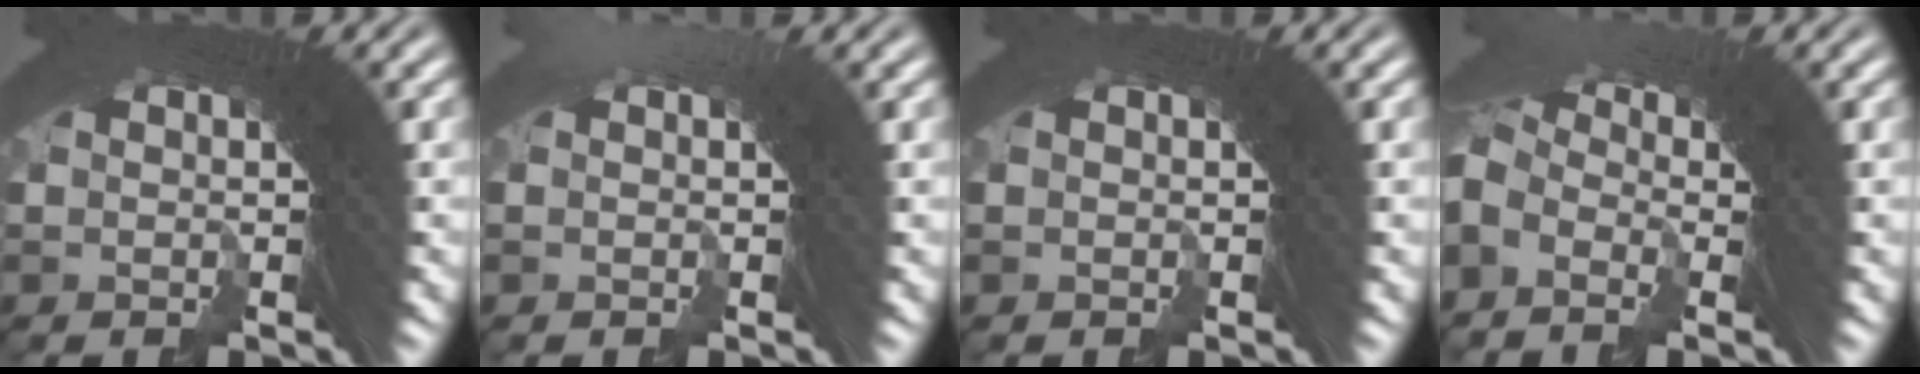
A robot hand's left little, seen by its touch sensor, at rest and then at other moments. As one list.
[{"total": 0.0}, {"total": 0.0}, {"total": 2.2, "force": [-0.5, 1.6, 1.4], "torque": [-0.014, 0.016, -0.017]}]